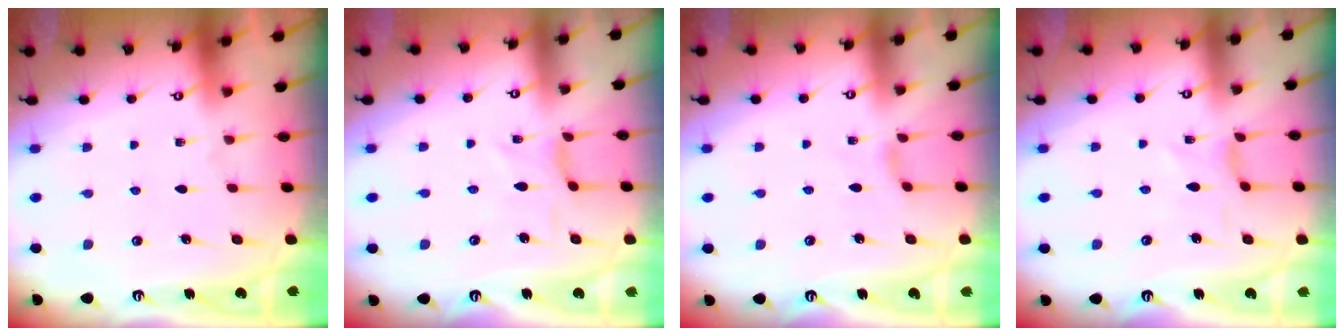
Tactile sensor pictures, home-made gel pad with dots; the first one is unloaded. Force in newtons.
{"total": 1.1, "press": 1.0, "slide": 0.5}
{"total": 1.8, "press": 1.8, "slide": 0.4}
{"total": 1.4, "press": 1.4, "slide": 0.2}